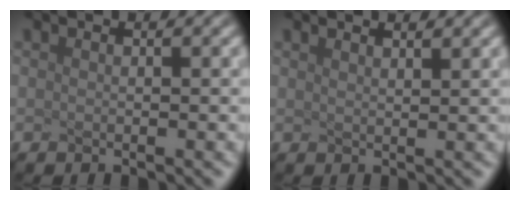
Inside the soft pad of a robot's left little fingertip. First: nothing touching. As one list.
[{"total": 1.6, "force": [1.4, 0.4, 0.7], "torque": [-0.004, 0.019, 0.012]}]